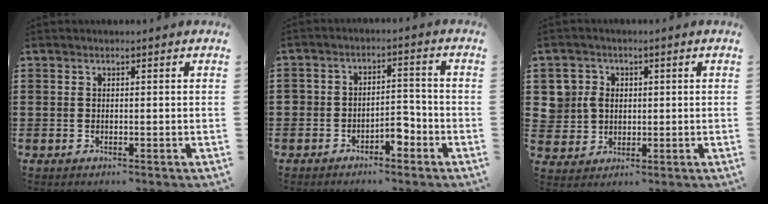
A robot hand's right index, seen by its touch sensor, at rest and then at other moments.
{"total": 4.0, "force": [-2.9, 2.0, 1.7], "torque": [-0.031, 0.013, -0.058]}
{"total": 4.3, "force": [0.7, 4.1, 1.0], "torque": [-0.048, 0.012, 0.010]}